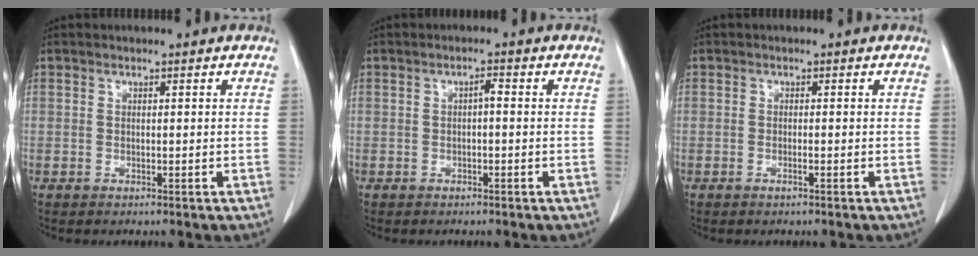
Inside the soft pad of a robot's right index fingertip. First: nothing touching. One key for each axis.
{"total": 1.2, "fx": -0.1, "fy": 0.4, "fz": 1.2, "tx": -0.019, "ty": 0.004, "tz": -0.002}
{"total": 0.9, "fx": -0.4, "fy": 0.0, "fz": 0.7, "tx": -0.017, "ty": -0.001, "tz": -0.007}